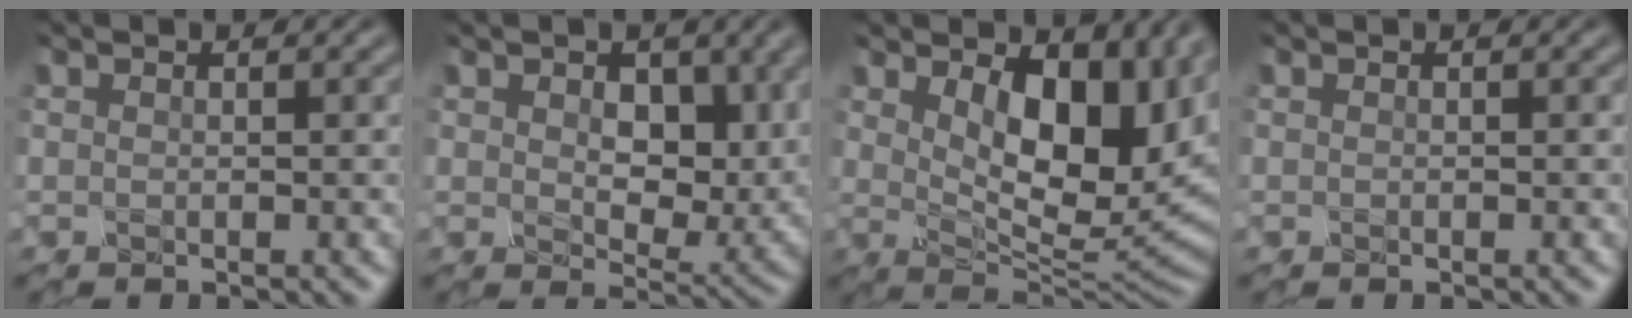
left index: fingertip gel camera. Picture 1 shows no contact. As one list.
[{"total": 9.7, "force": [3.1, 6.3, 6.7], "torque": [-0.127, 0.001, 0.053]}, {"total": 13.7, "force": [4.0, 7.3, 10.9], "torque": [-0.163, 0.008, 0.064]}, {"total": 0.0}]